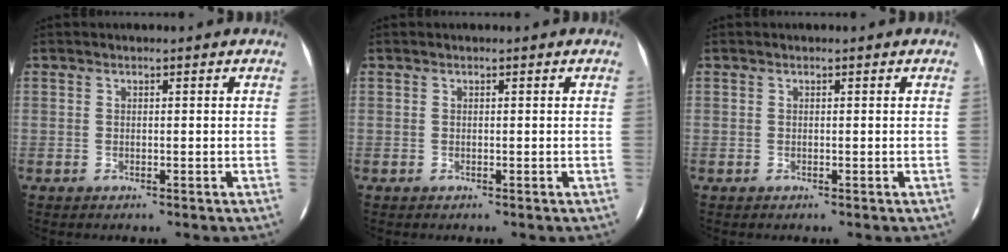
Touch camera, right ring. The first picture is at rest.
{"total": 0.0}
{"total": 0.0}